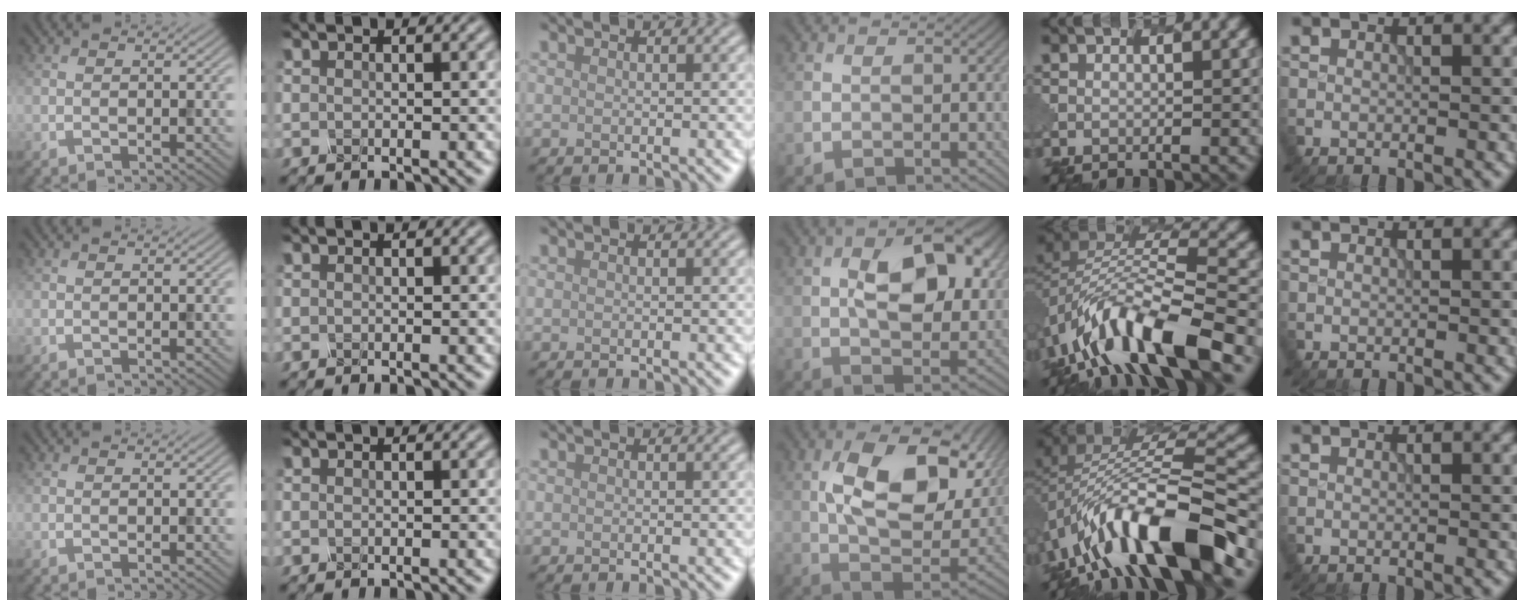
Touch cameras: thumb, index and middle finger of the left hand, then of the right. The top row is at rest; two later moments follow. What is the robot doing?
{"motion": "unscrew", "object": "spray bottle"}